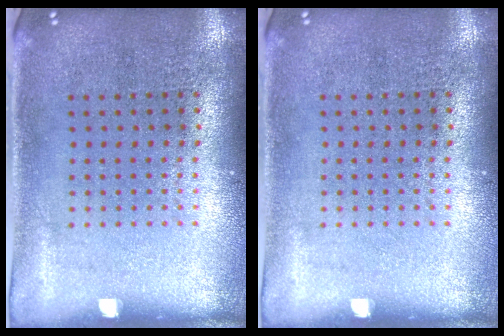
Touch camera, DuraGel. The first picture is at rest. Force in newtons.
{"total": 0.0}